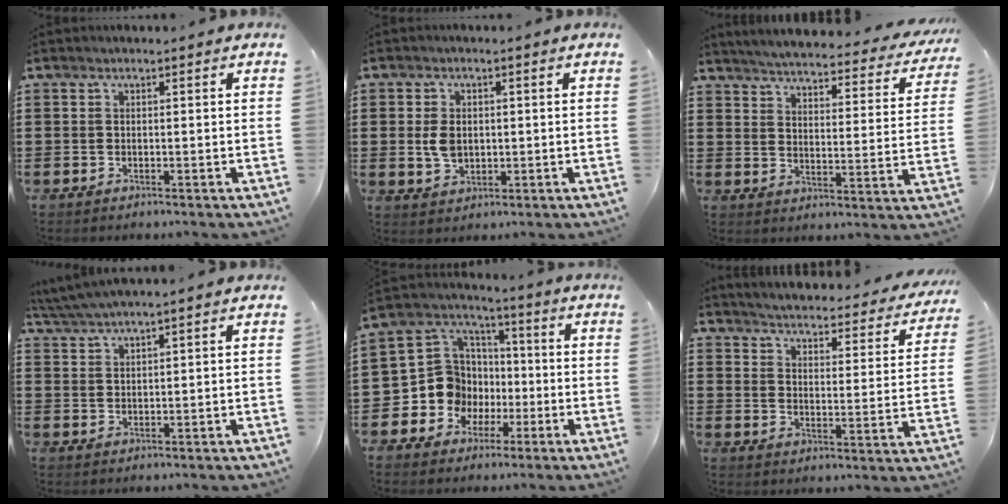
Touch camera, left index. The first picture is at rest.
{"total": 4.0, "force": [0.3, 2.7, 2.9], "torque": [-0.069, 0.005, 0.005]}
{"total": 4.2, "force": [4.0, -0.3, 1.1], "torque": [-0.045, -0.036, 0.063]}
{"total": 2.9, "force": [2.5, -0.3, 1.3], "torque": [-0.033, -0.001, 0.047]}
{"total": 10.3, "force": [-2.0, 9.8, 2.7], "torque": [-0.109, 0.002, -0.032]}
{"total": 3.7, "force": [3.6, -0.3, 0.5], "torque": [-0.032, -0.036, 0.054]}